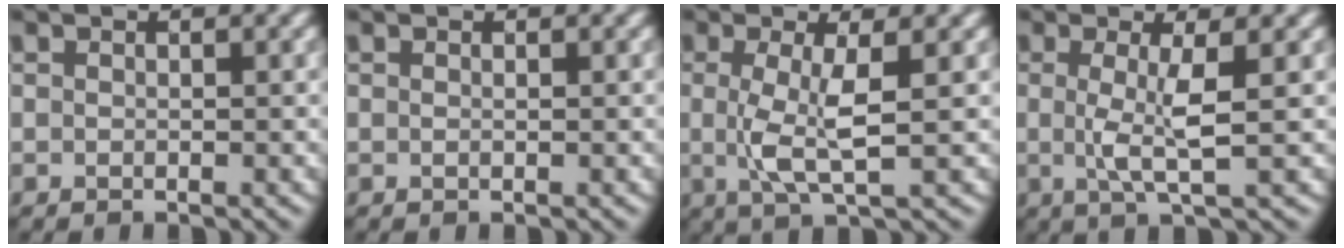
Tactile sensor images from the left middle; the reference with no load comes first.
{"total": 0.0}
{"total": 3.9, "force": [0.1, 0.8, 3.8], "torque": [-0.080, -0.004, 0.003]}
{"total": 3.6, "force": [0.1, 0.6, 3.5], "torque": [-0.069, -0.005, 0.000]}